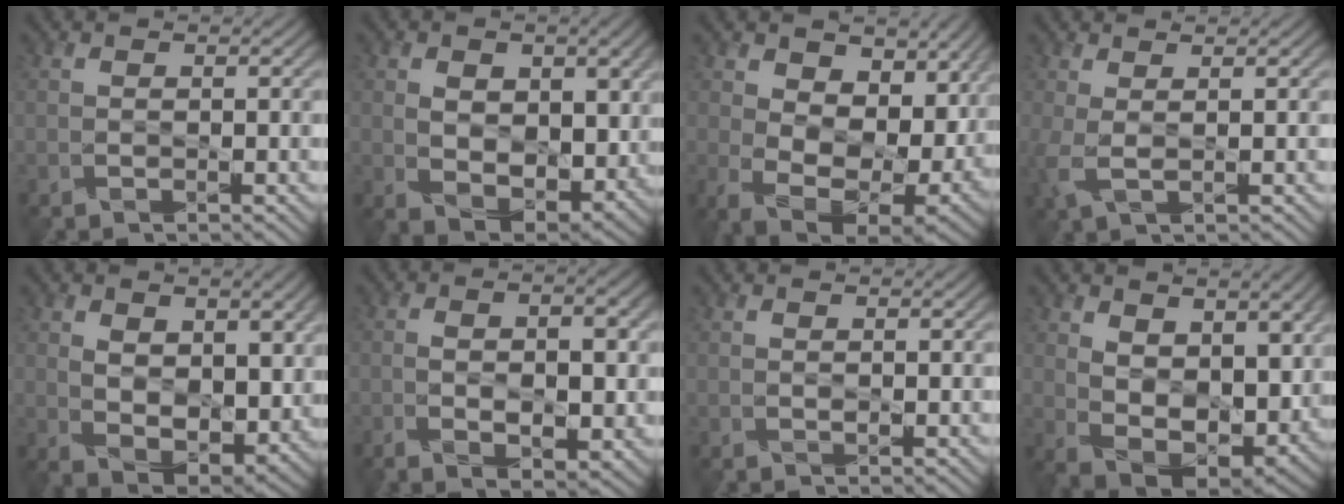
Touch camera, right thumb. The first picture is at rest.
{"total": 8.5, "force": [1.2, 5.7, 6.2], "torque": [-0.115, -0.018, 0.023]}
{"total": 13.3, "force": [3.8, 8.9, 9.2], "torque": [-0.191, -0.017, 0.074]}
{"total": 2.7, "force": [0.6, 0.8, 2.5], "torque": [-0.070, 0.000, 0.006]}
{"total": 9.0, "force": [1.8, 5.6, 6.8], "torque": [-0.133, -0.017, 0.034]}
{"total": 8.4, "force": [-1.2, 4.0, 7.3], "torque": [-0.127, -0.008, -0.003]}
{"total": 0.6, "force": [0.2, 0.2, 0.5], "torque": [-0.008, -0.001, 0.003]}
{"total": 10.4, "force": [2.8, 6.3, 7.7], "torque": [-0.156, -0.015, 0.057]}